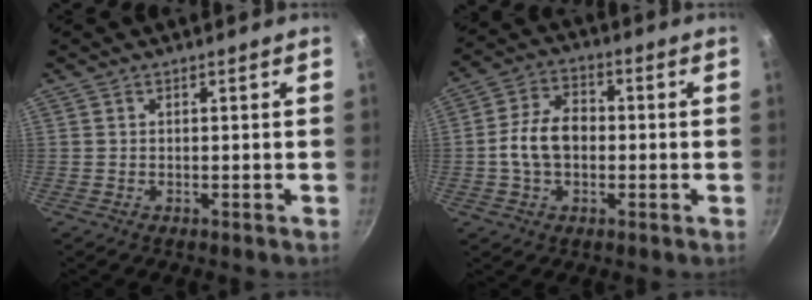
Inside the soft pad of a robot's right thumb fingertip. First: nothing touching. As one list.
[{"total": 9.5, "force": [-0.8, 6.6, 6.8], "torque": [-0.105, 0.027, -0.023]}]